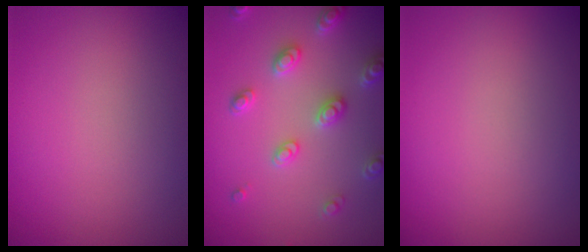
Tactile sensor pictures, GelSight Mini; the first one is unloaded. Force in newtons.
{"total": 3.6, "press": 3.2, "slide": 1.6}
{"total": 0.0}